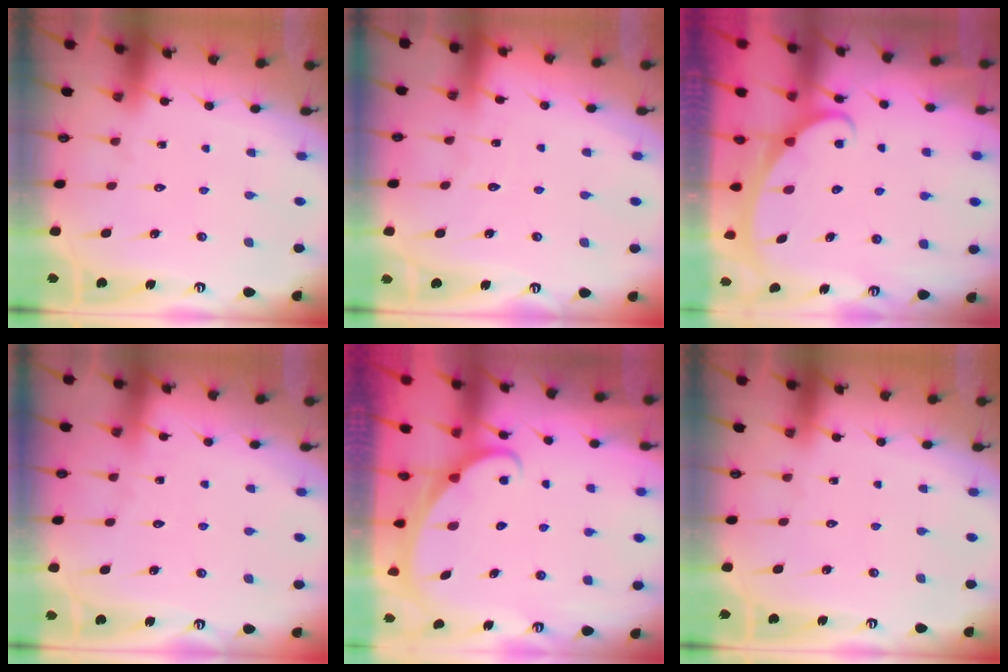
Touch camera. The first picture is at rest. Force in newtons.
{"total": 2.9, "press": 2.9, "slide": 0.3}
{"total": 2.5, "press": 2.5, "slide": 0.4}
{"total": 2.5, "press": 2.5, "slide": 0.3}
{"total": 2.1, "press": 2.1, "slide": 0.1}
{"total": 0.0}